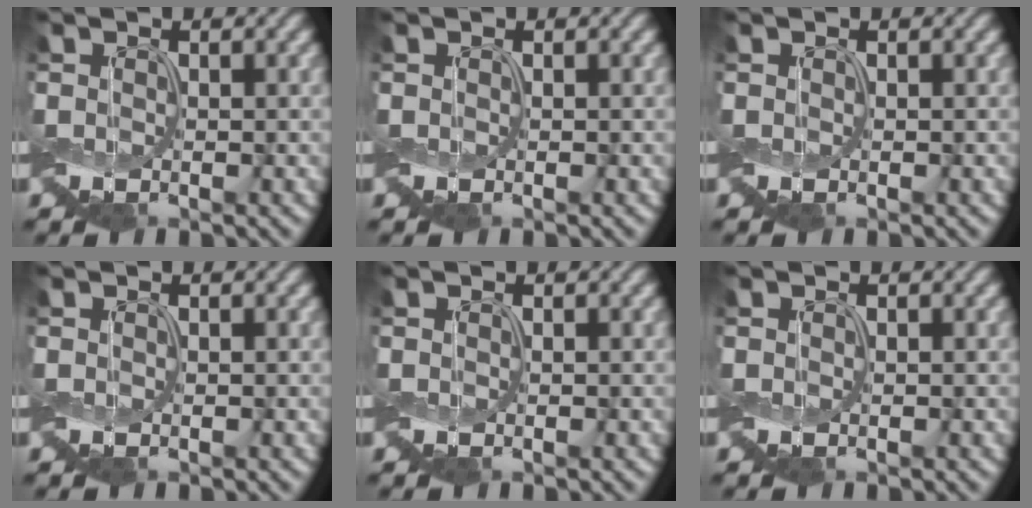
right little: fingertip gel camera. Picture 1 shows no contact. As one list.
[{"total": 0.0}, {"total": 0.0}, {"total": 0.0}, {"total": 0.0}, {"total": 0.0}]